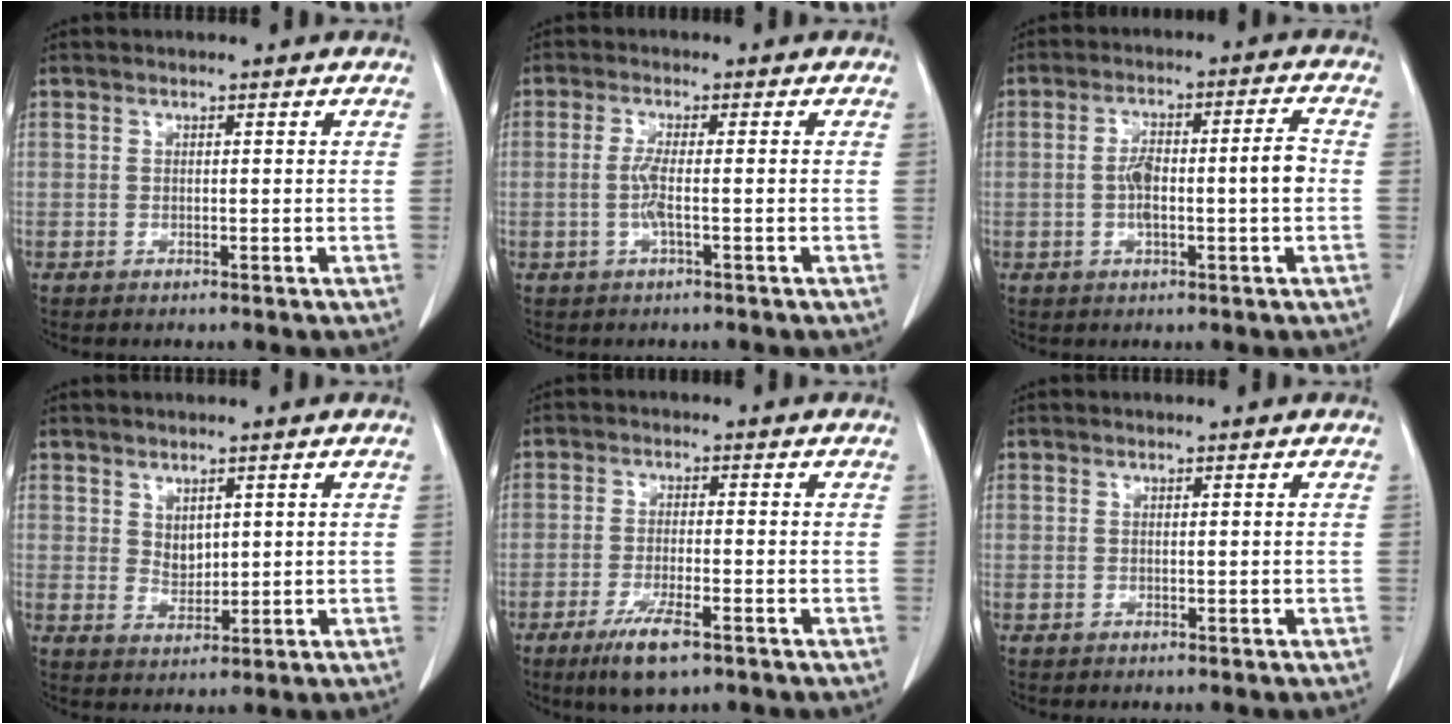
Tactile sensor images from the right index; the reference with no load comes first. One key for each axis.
{"total": 2.8, "fx": -0.7, "fy": 0.0, "fz": 2.7, "tx": -0.061, "ty": -0.002, "tz": -0.016}
{"total": 7.7, "fx": -0.8, "fy": 1.2, "fz": 7.6, "tx": -0.140, "ty": 0.021, "tz": -0.014}
{"total": 2.6, "fx": 1.1, "fy": 1.8, "fz": 1.5, "tx": -0.029, "ty": -0.004, "tz": 0.030}
{"total": 6.5, "fx": -4.0, "fy": 1.1, "fz": 5.0, "tx": -0.099, "ty": -0.013, "tz": -0.065}
{"total": 0.0}